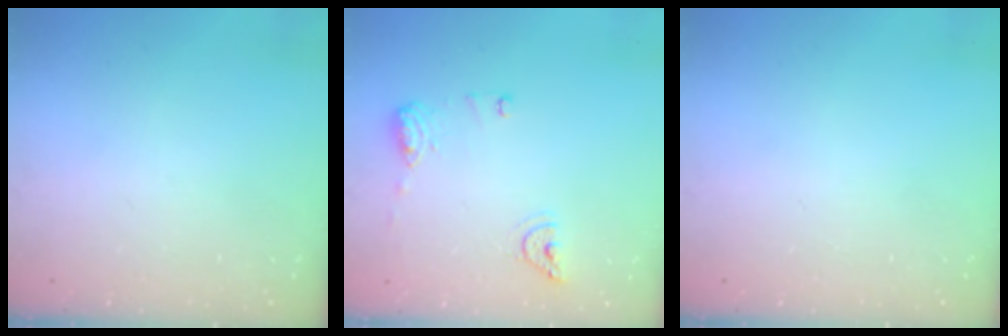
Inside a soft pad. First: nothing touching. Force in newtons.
{"total": 9.1, "press": 9.1, "slide": 1.1}
{"total": 0.0}